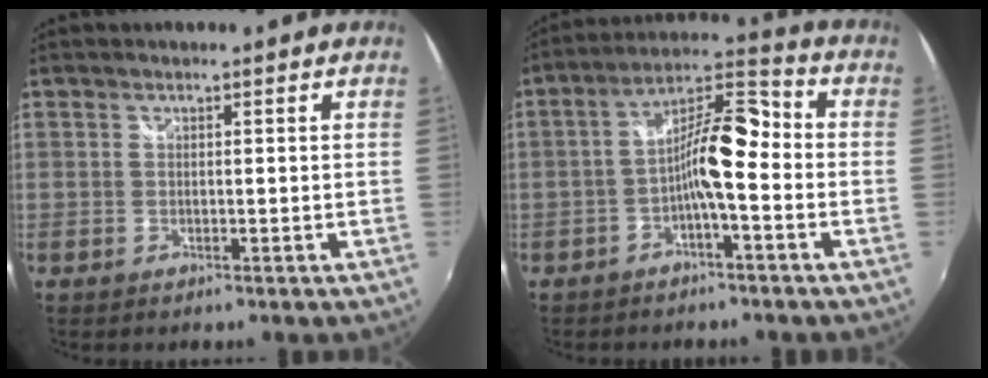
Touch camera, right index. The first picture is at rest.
{"total": 8.8, "force": [-2.7, 2.3, 8.1], "torque": [-0.159, 0.025, -0.052]}